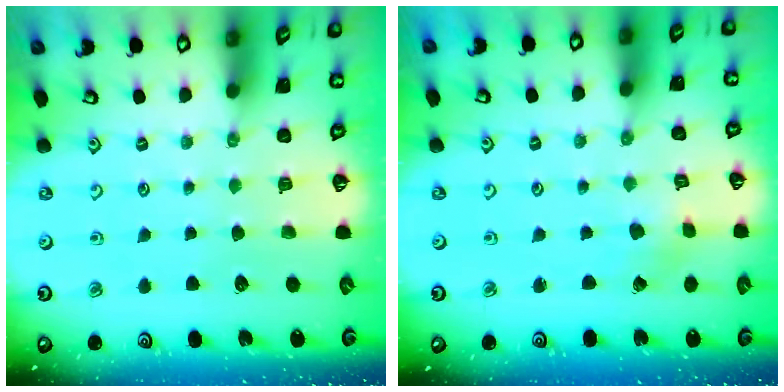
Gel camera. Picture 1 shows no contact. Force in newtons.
{"total": 0.9, "press": 0.9, "slide": 0.1}